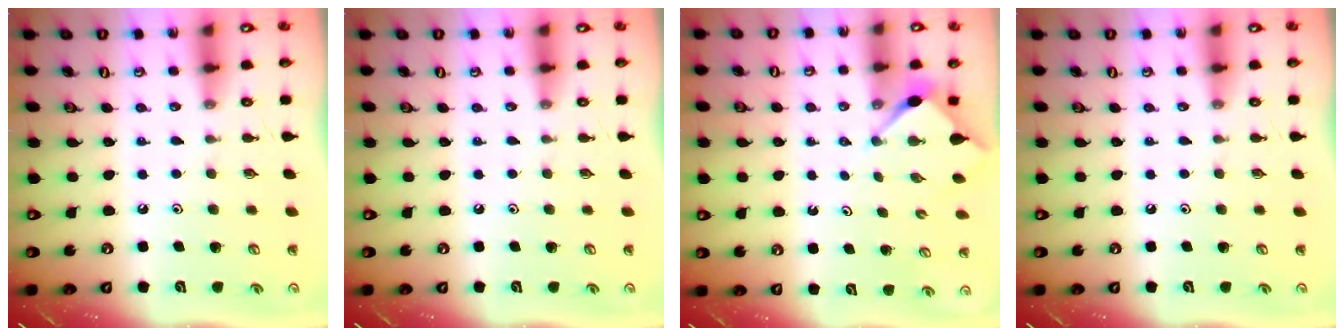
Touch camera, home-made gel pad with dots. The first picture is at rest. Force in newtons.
{"total": 0.0}
{"total": 2.9, "press": 2.9, "slide": 0.4}
{"total": 0.0}